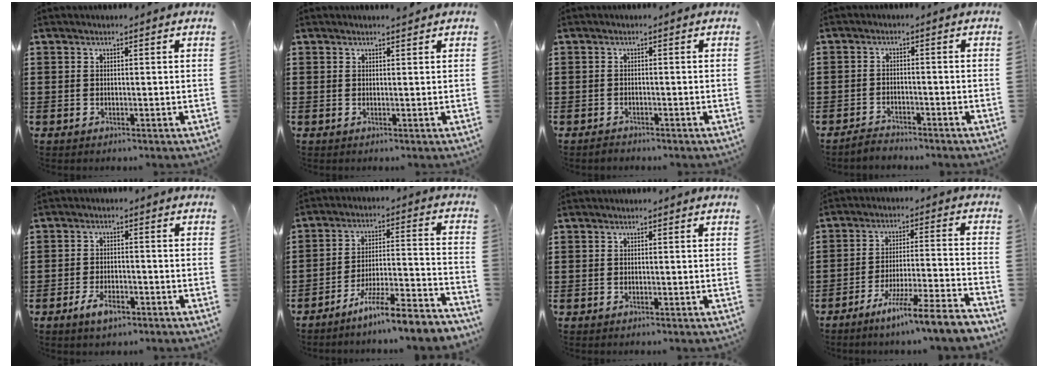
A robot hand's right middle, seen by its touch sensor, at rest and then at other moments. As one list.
[{"total": 0.5, "force": [0.5, 0.2, 0.1], "torque": [-0.004, 0.000, 0.009]}, {"total": 0.9, "force": [-0.9, 0.2, 0.0], "torque": [-0.002, 0.002, -0.019]}, {"total": 2.6, "force": [-2.6, 0.5, -0.3], "torque": [-0.002, 0.004, -0.058]}, {"total": 3.9, "force": [-2.3, 1.6, 2.7], "torque": [-0.051, 0.004, -0.044]}, {"total": 8.0, "force": [-7.1, -0.5, 3.6], "torque": [-0.057, -0.003, -0.137]}, {"total": 0.0}, {"total": 8.2, "force": [-6.9, -0.9, 4.3], "torque": [-0.070, -0.009, -0.134]}]